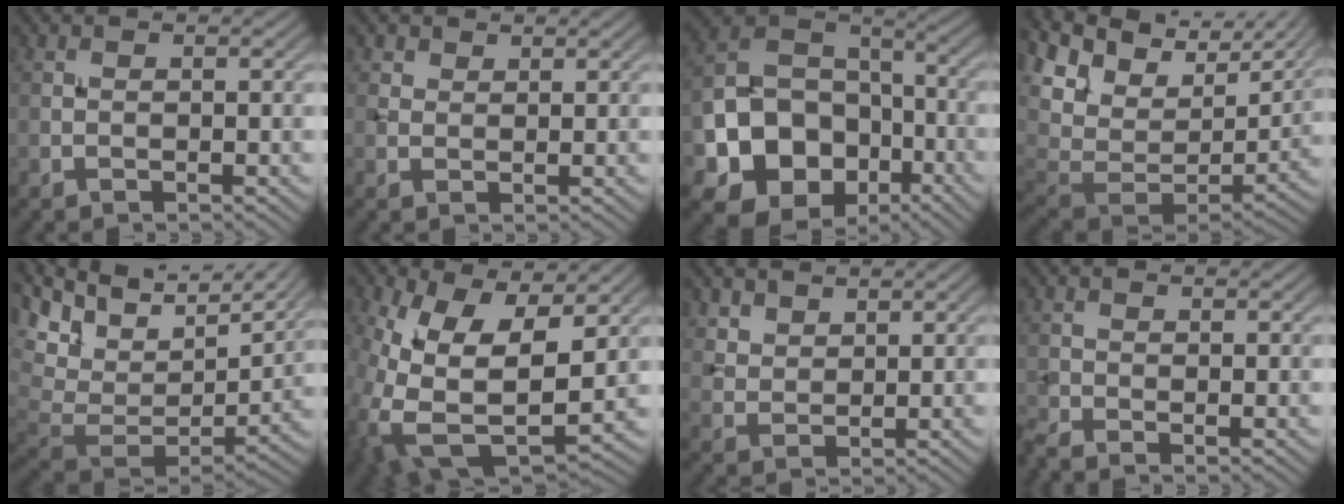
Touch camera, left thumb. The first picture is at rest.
{"total": 1.9, "force": [1.3, 1.2, 0.5], "torque": [-0.012, 0.004, 0.027]}
{"total": 15.4, "force": [-6.4, 12.0, 7.4], "torque": [-0.179, -0.046, -0.119]}
{"total": 14.7, "force": [6.0, 8.4, 10.4], "torque": [-0.242, 0.003, 0.134]}
{"total": 13.7, "force": [5.0, 7.9, 10.1], "torque": [-0.225, 0.001, 0.105]}
{"total": 16.0, "force": [0.9, 9.5, 12.8], "torque": [-0.276, -0.043, 0.034]}
{"total": 3.6, "force": [2.8, 1.9, 1.3], "torque": [-0.036, -0.007, 0.070]}
{"total": 1.5, "force": [-1.1, 0.4, 0.9], "torque": [-0.031, -0.010, -0.030]}